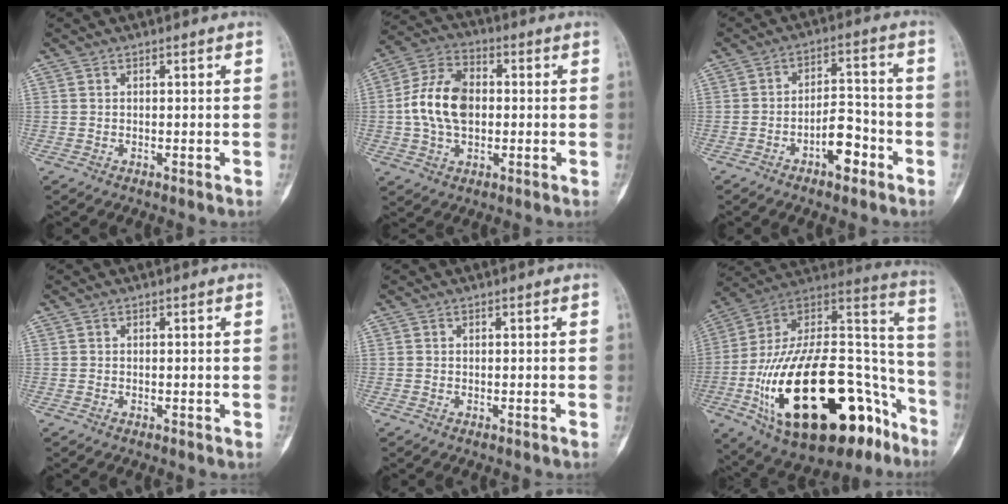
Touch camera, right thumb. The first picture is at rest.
{"total": 12.6, "force": [0.0, 8.3, 9.4], "torque": [-0.168, 0.022, -0.005]}
{"total": 7.4, "force": [-3.8, 3.6, 5.3], "torque": [-0.067, 0.040, -0.063]}
{"total": 0.0}
{"total": 0.0}
{"total": 40.1, "force": [-16.8, 18.7, 31.3], "torque": [-0.491, 0.063, -0.259]}